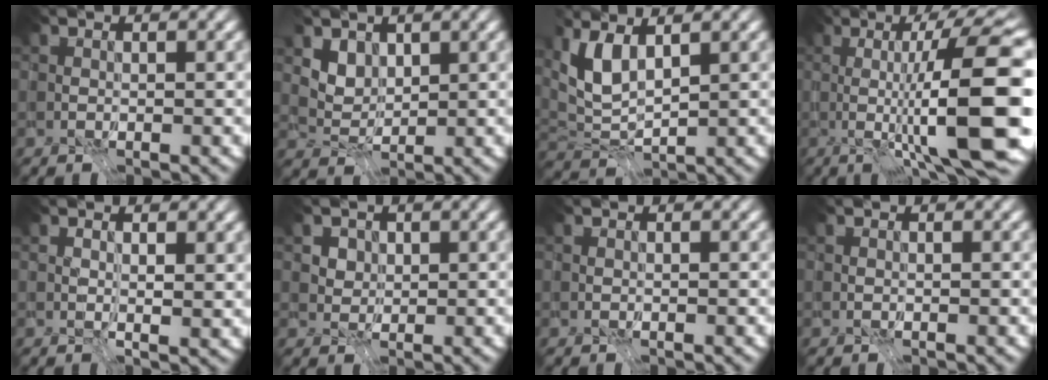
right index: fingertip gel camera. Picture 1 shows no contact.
{"total": 1.1, "force": [1.0, 0.5, 0.1], "torque": [-0.017, -0.022, 0.047]}
{"total": 1.6, "force": [0.7, -0.8, 1.2], "torque": [-0.030, -0.009, 0.028]}
{"total": 11.5, "force": [-2.5, -0.2, 11.2], "torque": [-0.150, -0.003, -0.030]}
{"total": 2.1, "force": [1.3, 0.8, 1.4], "torque": [-0.021, -0.012, 0.028]}
{"total": 4.2, "force": [2.5, 2.8, 1.8], "torque": [-0.034, 0.001, 0.034]}
{"total": 0.0}
{"total": 0.0}